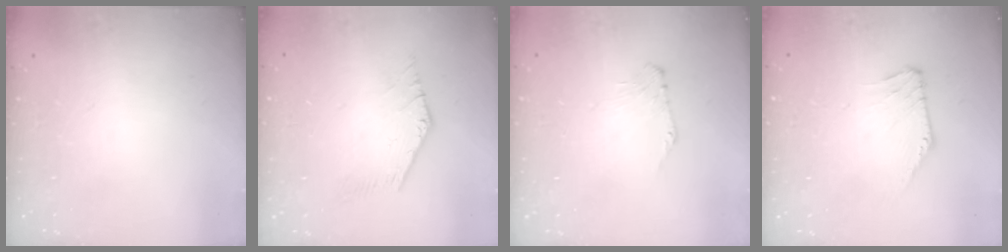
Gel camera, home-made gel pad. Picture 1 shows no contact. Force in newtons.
{"total": 0.5, "press": 0.3, "slide": 0.4}
{"total": 1.0, "press": 0.9, "slide": 0.4}
{"total": 3.1, "press": 3.1, "slide": 0.1}